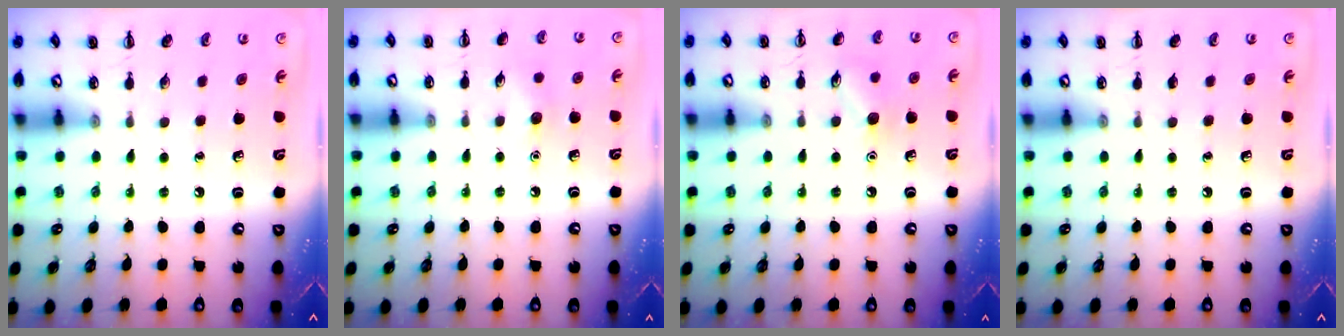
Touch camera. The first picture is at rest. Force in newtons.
{"total": 5.6, "press": 5.4, "slide": 1.5}
{"total": 7.3, "press": 7.2, "slide": 1.0}
{"total": 0.0}